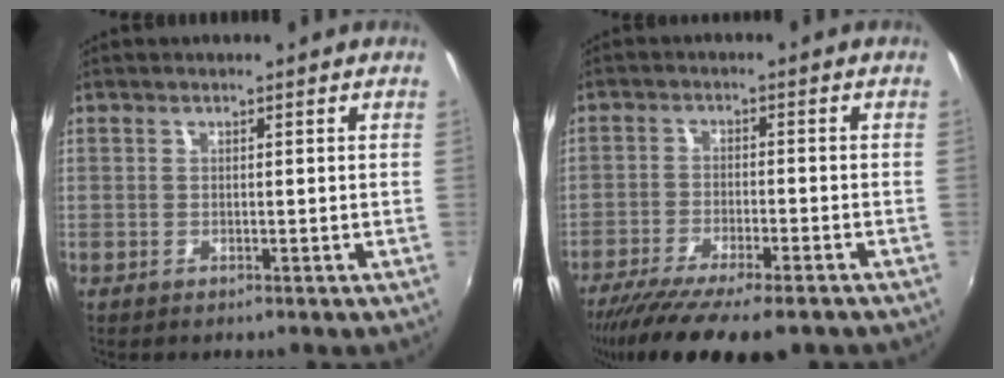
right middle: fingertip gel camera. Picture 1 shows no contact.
{"total": 14.9, "force": [-11.6, 3.1, 8.8], "torque": [-0.176, -0.051, -0.184]}